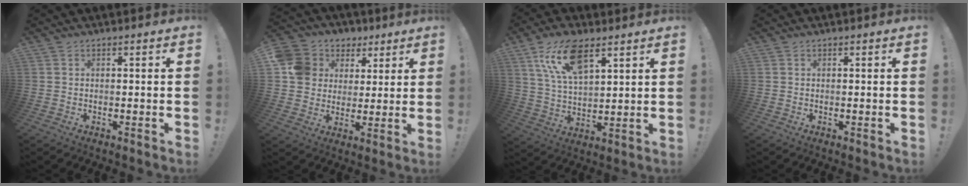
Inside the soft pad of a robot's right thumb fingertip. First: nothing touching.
{"total": 11.7, "force": [3.4, 10.5, 3.7], "torque": [-0.041, -0.010, 0.072]}
{"total": 14.1, "force": [8.2, 5.9, 9.8], "torque": [-0.187, -0.025, 0.146]}
{"total": 0.0}